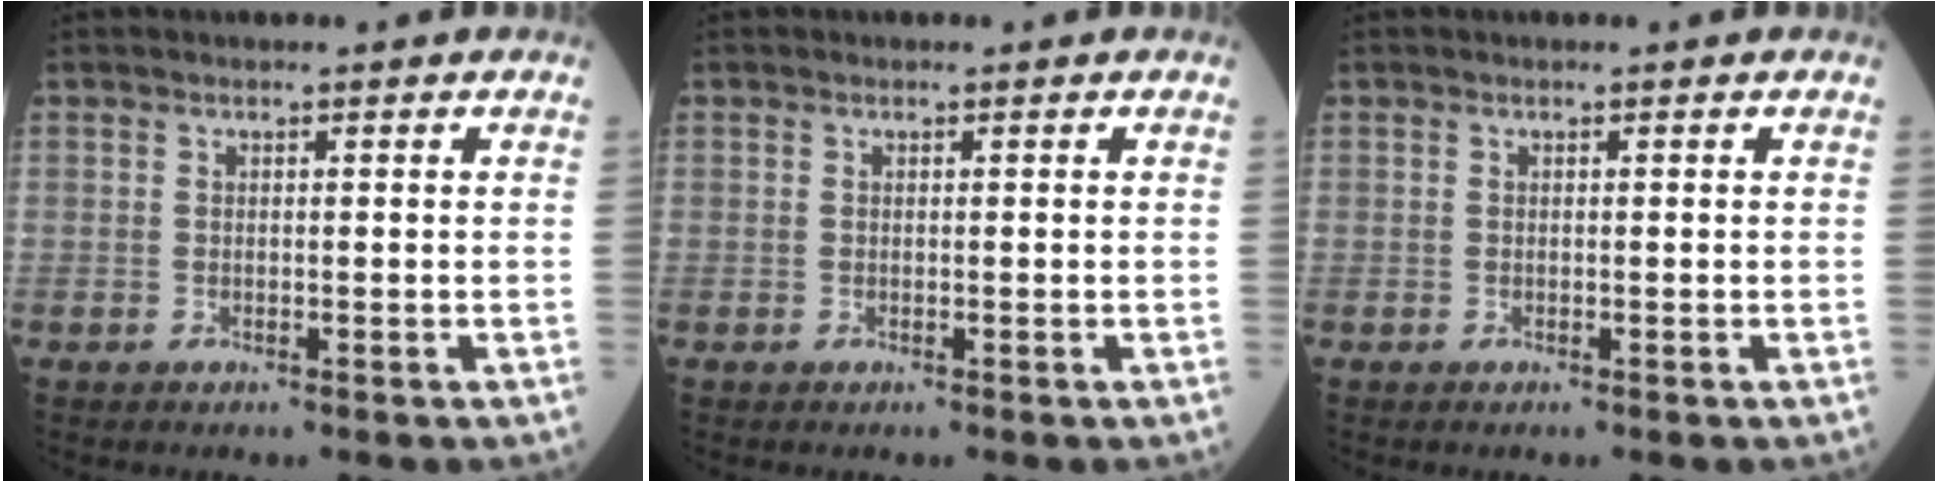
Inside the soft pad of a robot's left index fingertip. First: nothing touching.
{"total": 0.0}
{"total": 0.0}